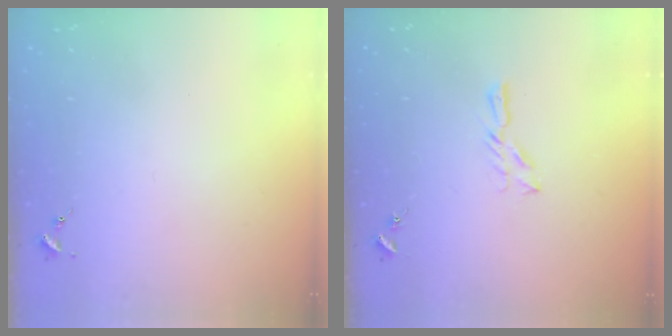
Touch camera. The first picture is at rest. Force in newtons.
{"total": 5.1, "press": 5.1, "slide": 0.5}